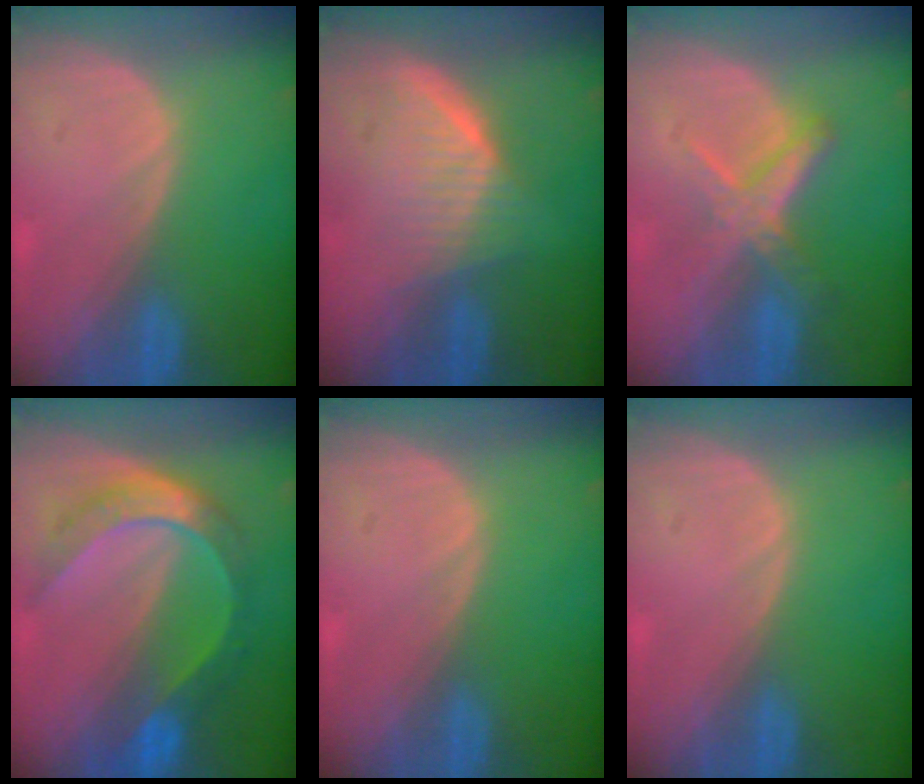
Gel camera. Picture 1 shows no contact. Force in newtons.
{"total": 5.7, "press": 5.6, "slide": 0.8}
{"total": 6.0, "press": 5.4, "slide": 2.5}
{"total": 8.5, "press": 8.5, "slide": 0.7}
{"total": 0.0}
{"total": 0.0}